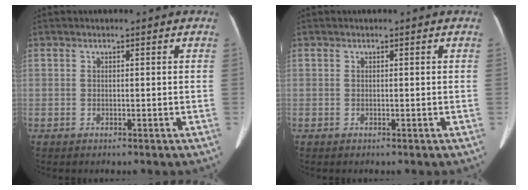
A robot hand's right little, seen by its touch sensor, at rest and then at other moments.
{"total": 0.0}